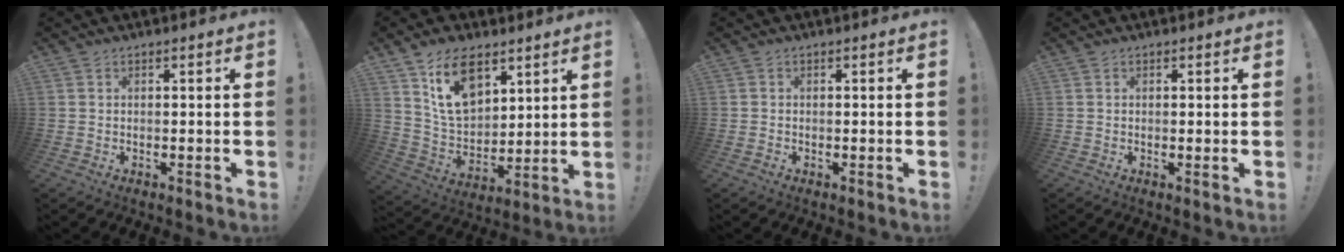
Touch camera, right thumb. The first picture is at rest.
{"total": 15.1, "force": [8.3, 9.2, 8.6], "torque": [-0.149, -0.039, 0.156]}
{"total": 0.7, "force": [-0.5, 0.5, 0.1], "torque": [-0.008, 0.005, -0.007]}
{"total": 0.8, "force": [0.4, -0.1, 0.7], "torque": [-0.006, -0.003, 0.005]}